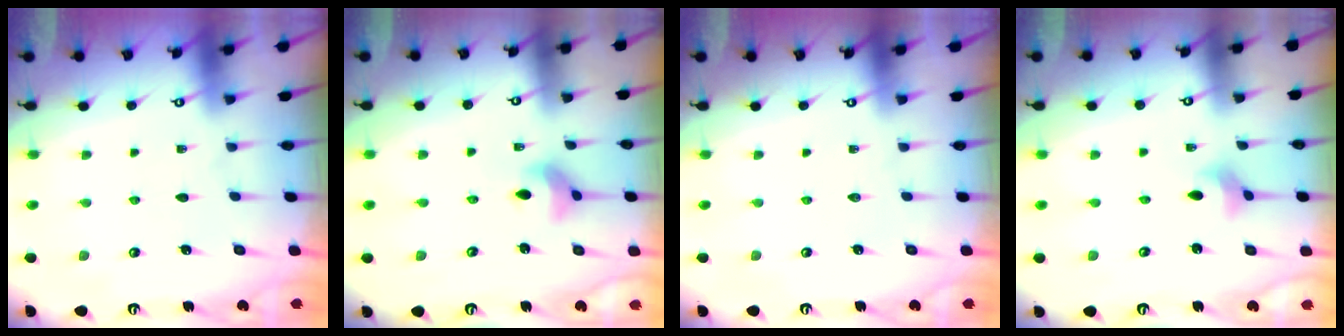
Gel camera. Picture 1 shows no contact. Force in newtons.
{"total": 6.6, "press": 6.5, "slide": 0.9}
{"total": 0.0}
{"total": 2.9, "press": 2.8, "slide": 0.6}